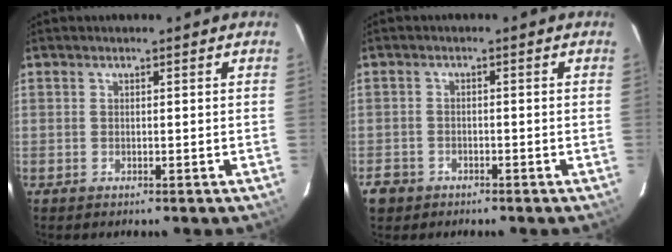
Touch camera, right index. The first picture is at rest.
{"total": 4.0, "force": [-2.3, 3.2, 0.7], "torque": [-0.034, 0.008, -0.037]}